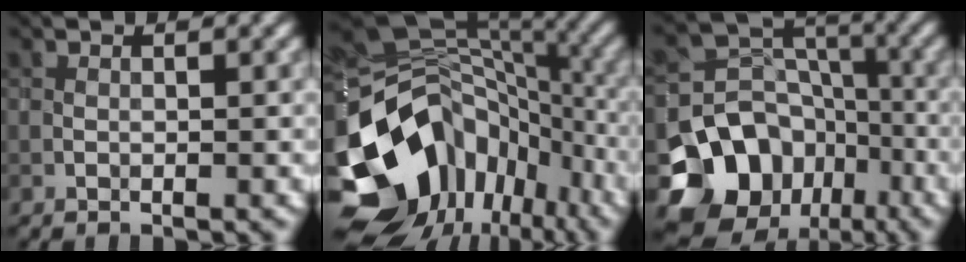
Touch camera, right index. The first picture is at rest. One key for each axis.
{"total": 16.3, "fx": -7.2, "fy": 12.0, "fz": 8.4, "tx": -0.176, "ty": -0.011, "tz": -0.111}
{"total": 12.3, "fx": -6.8, "fy": 9.4, "fz": 4.0, "tx": -0.090, "ty": 0.006, "tz": -0.118}